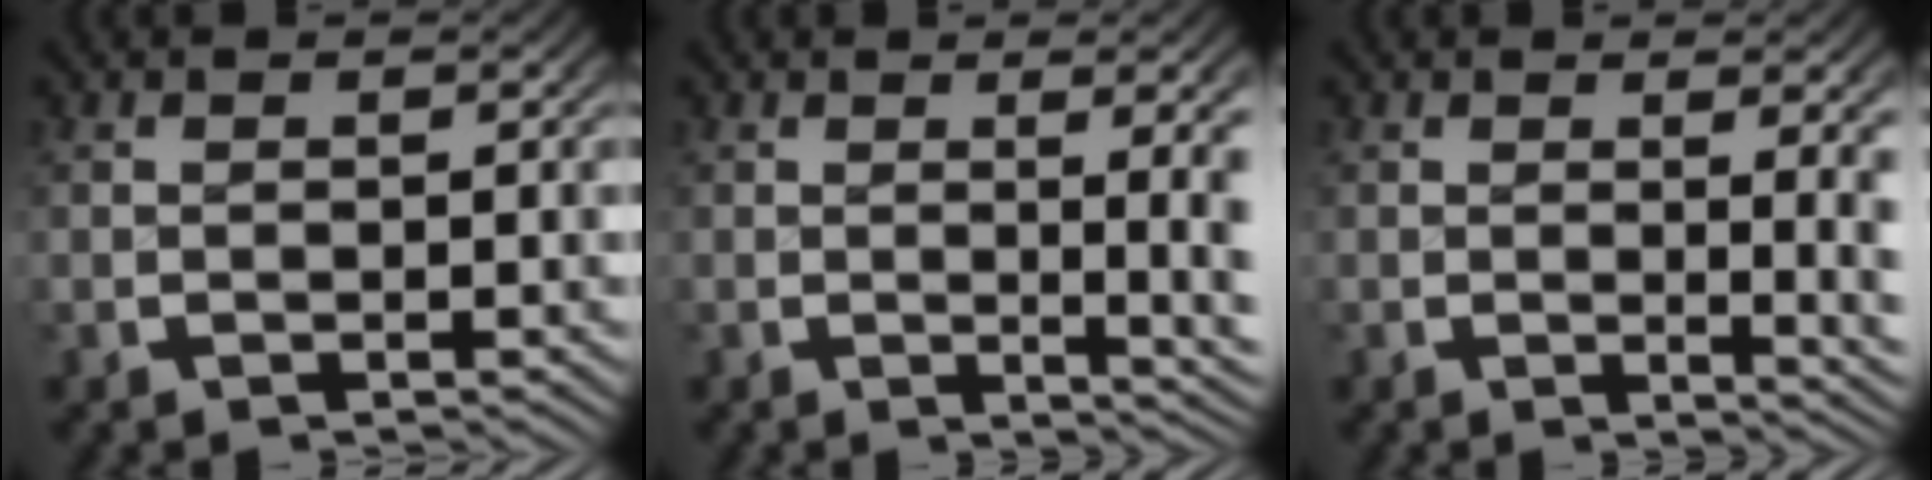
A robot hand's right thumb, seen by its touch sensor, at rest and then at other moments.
{"total": 5.3, "force": [-0.6, 2.0, 4.8], "torque": [-0.062, -0.010, -0.005]}
{"total": 4.1, "force": [-0.7, 1.5, 3.8], "torque": [-0.054, -0.013, -0.004]}